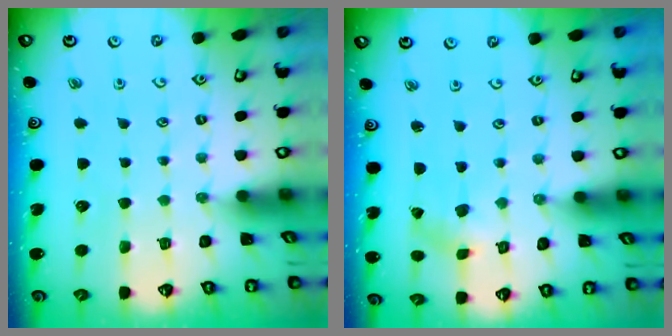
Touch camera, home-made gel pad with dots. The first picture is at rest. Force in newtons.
{"total": 1.1, "press": 1.0, "slide": 0.1}